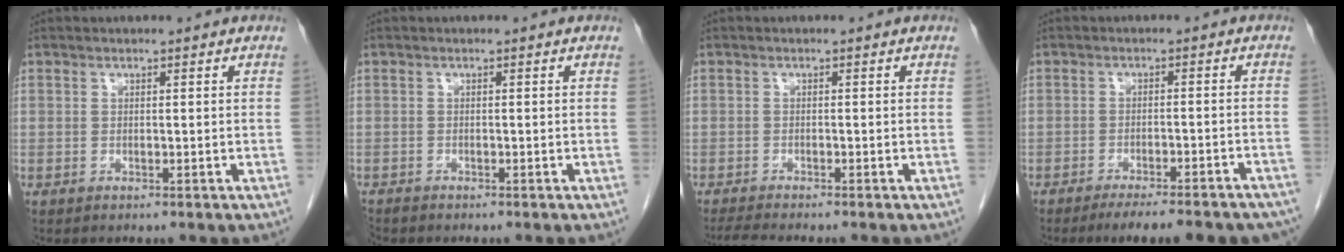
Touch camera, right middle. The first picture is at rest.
{"total": 0.7, "force": [-0.7, 0.1, 0.0], "torque": [-0.007, -0.003, -0.016]}
{"total": 3.5, "force": [-3.1, -0.5, 1.5], "torque": [-0.032, -0.016, -0.053]}
{"total": 15.1, "force": [-13.3, 2.2, 6.8], "torque": [-0.052, -0.001, -0.160]}